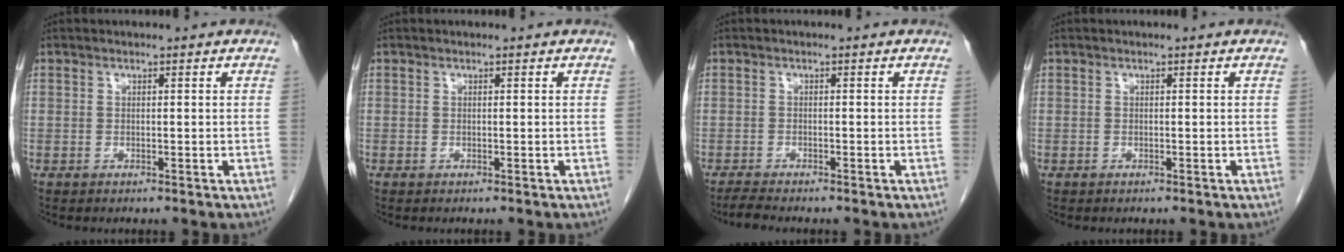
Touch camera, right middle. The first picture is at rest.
{"total": 0.0}
{"total": 2.2, "force": [-2.0, -0.2, 0.8], "torque": [-0.028, -0.011, -0.037]}
{"total": 0.0}